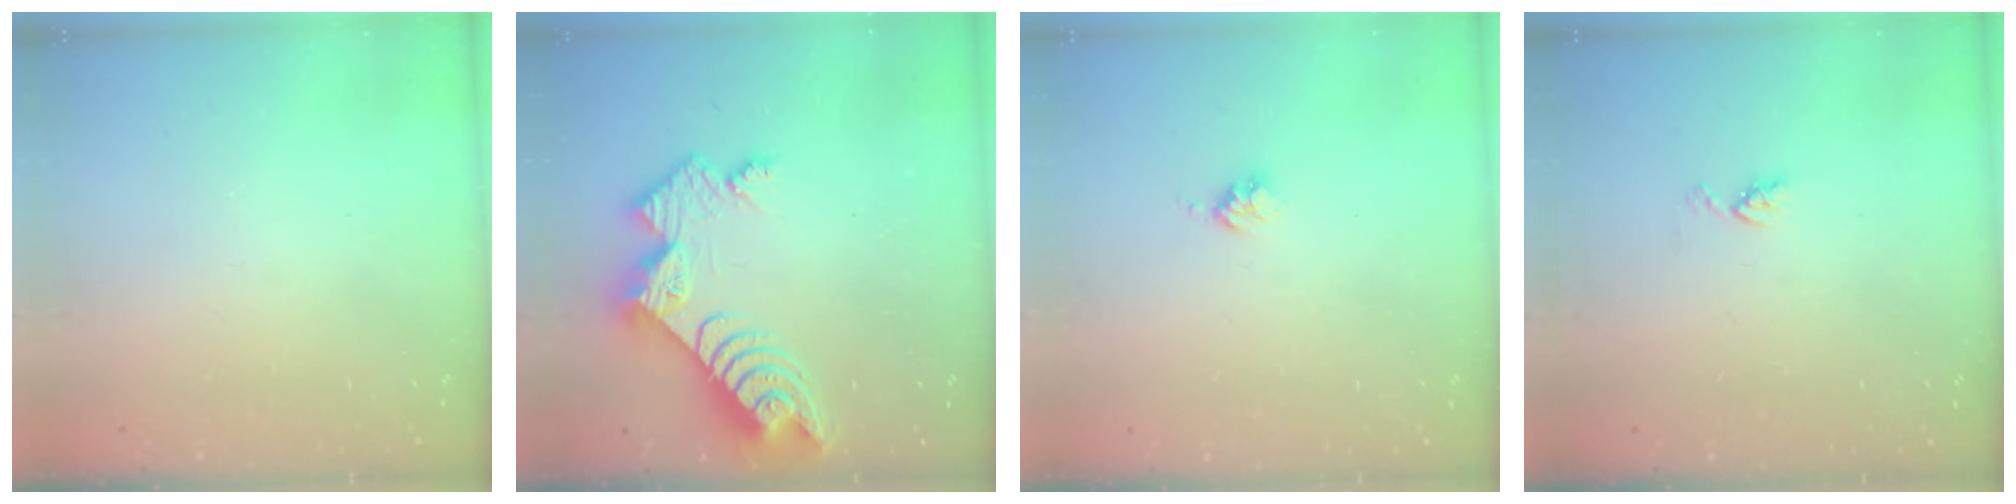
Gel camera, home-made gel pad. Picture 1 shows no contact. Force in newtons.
{"total": 11.2, "press": 11.1, "slide": 0.9}
{"total": 2.5, "press": 2.5, "slide": 0.3}
{"total": 4.0, "press": 4.0, "slide": 0.6}